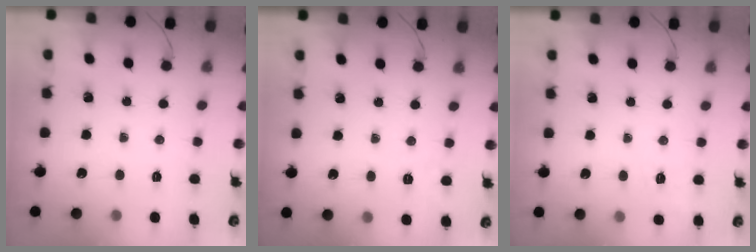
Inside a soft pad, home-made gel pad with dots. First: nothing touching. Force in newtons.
{"total": 2.9, "press": 2.3, "slide": 1.9}
{"total": 8.0, "press": 7.8, "slide": 2.1}